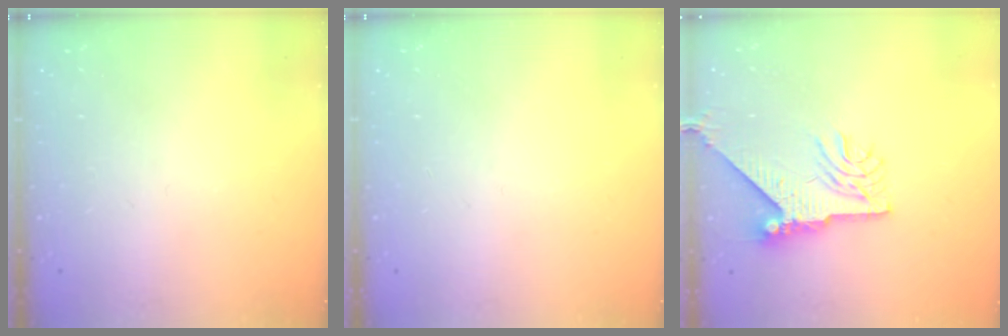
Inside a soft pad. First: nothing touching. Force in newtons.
{"total": 0.0}
{"total": 9.4, "press": 9.4, "slide": 1.2}